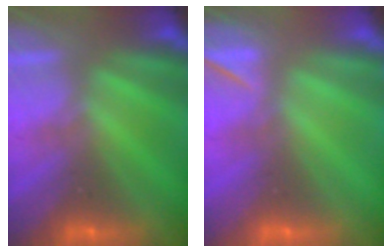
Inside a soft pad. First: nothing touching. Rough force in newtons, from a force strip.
{"total": 4.6}